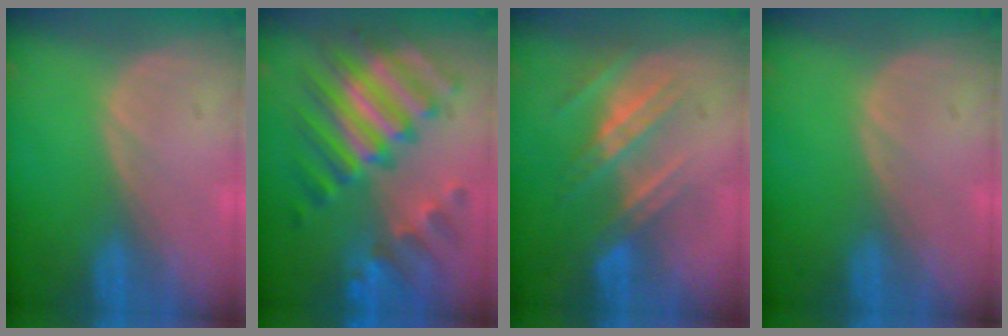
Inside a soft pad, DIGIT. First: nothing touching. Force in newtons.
{"total": 11.7, "press": 11.6, "slide": 1.0}
{"total": 7.6, "press": 6.9, "slide": 3.3}
{"total": 0.0}